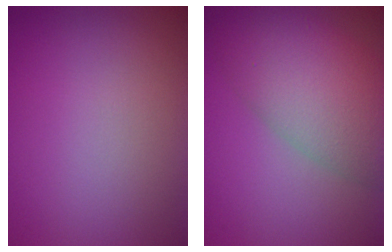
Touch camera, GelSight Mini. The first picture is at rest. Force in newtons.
{"total": 7.8, "press": 7.8, "slide": 0.5}